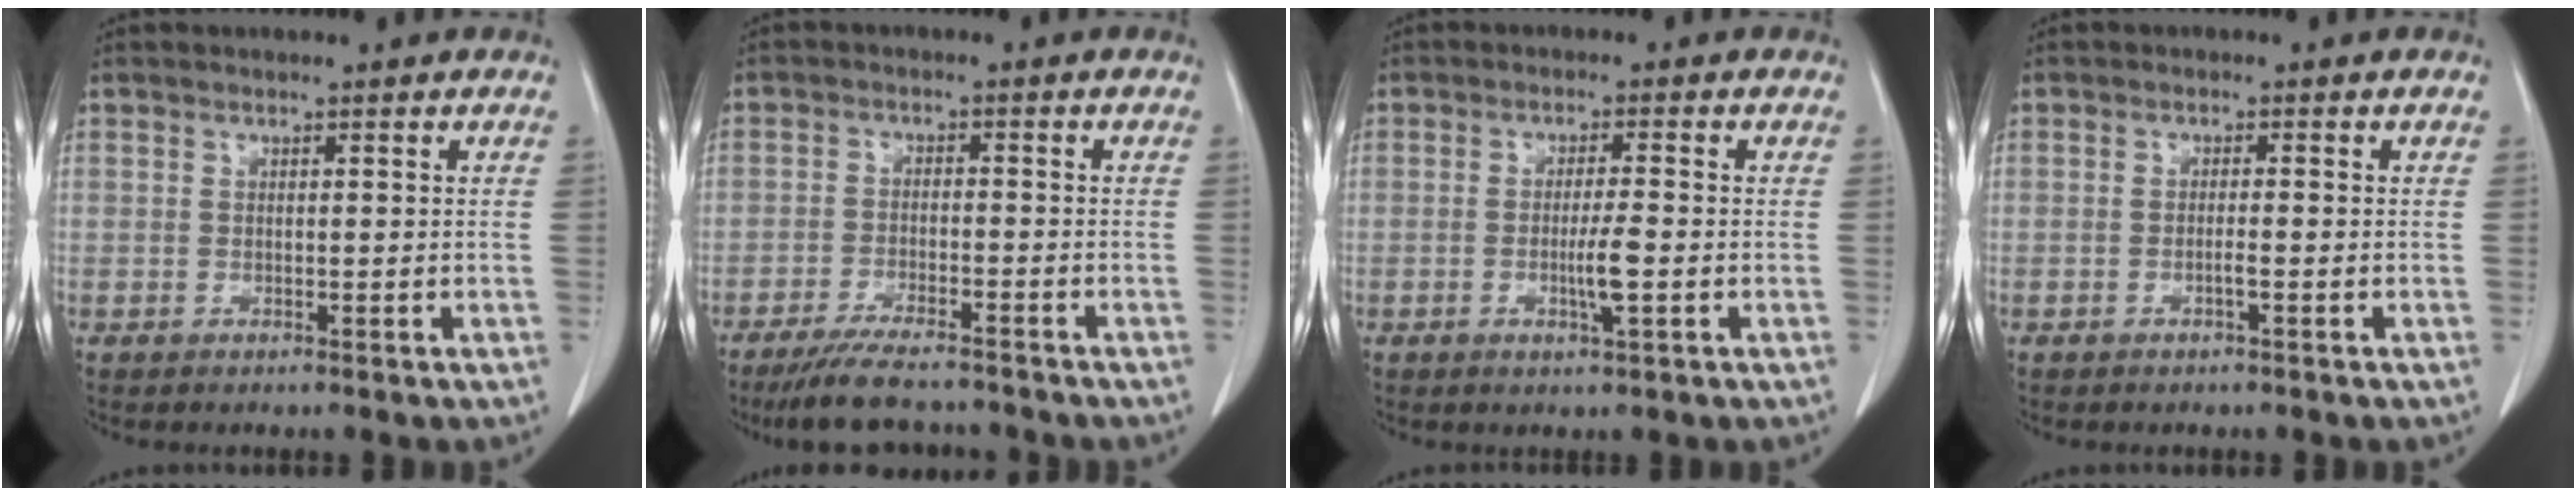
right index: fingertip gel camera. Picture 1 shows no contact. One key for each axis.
{"total": 9.2, "fx": -8.1, "fy": 1.4, "fz": 4.1, "tx": -0.067, "ty": -0.020, "tz": -0.131}
{"total": 3.9, "fx": -1.0, "fy": 0.0, "fz": 3.8, "tx": -0.069, "ty": -0.005, "tz": -0.014}
{"total": 1.0, "fx": -0.4, "fy": -0.1, "fz": 0.9, "tx": -0.018, "ty": 0.002, "tz": -0.006}